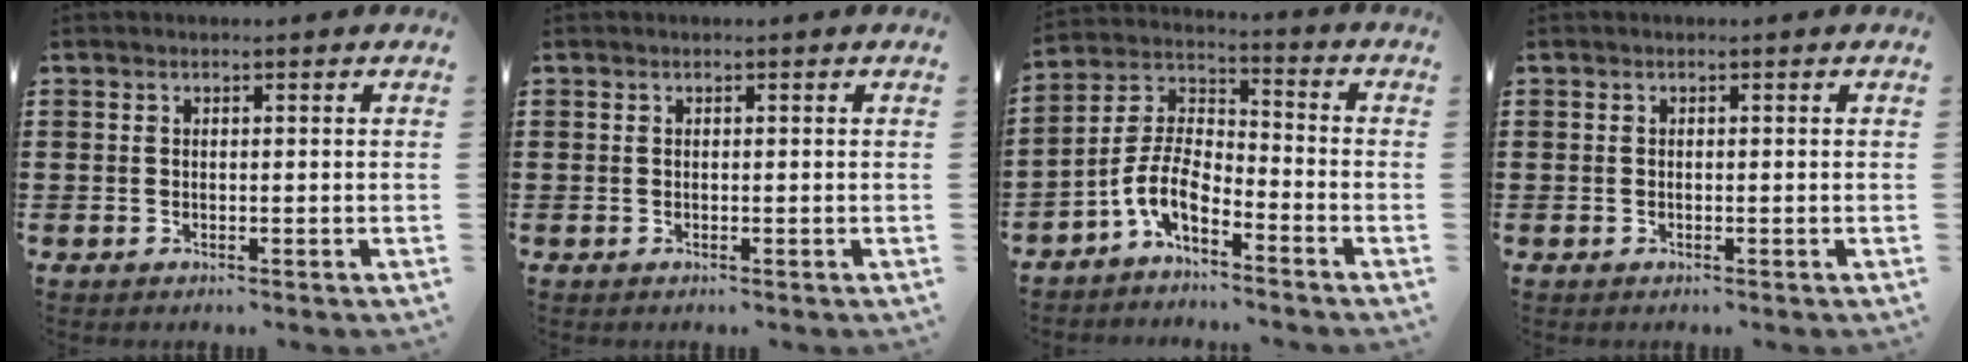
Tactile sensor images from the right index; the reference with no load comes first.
{"total": 0.0}
{"total": 6.7, "force": [-4.6, 2.5, 4.2], "torque": [-0.120, -0.017, -0.101]}
{"total": 0.0}